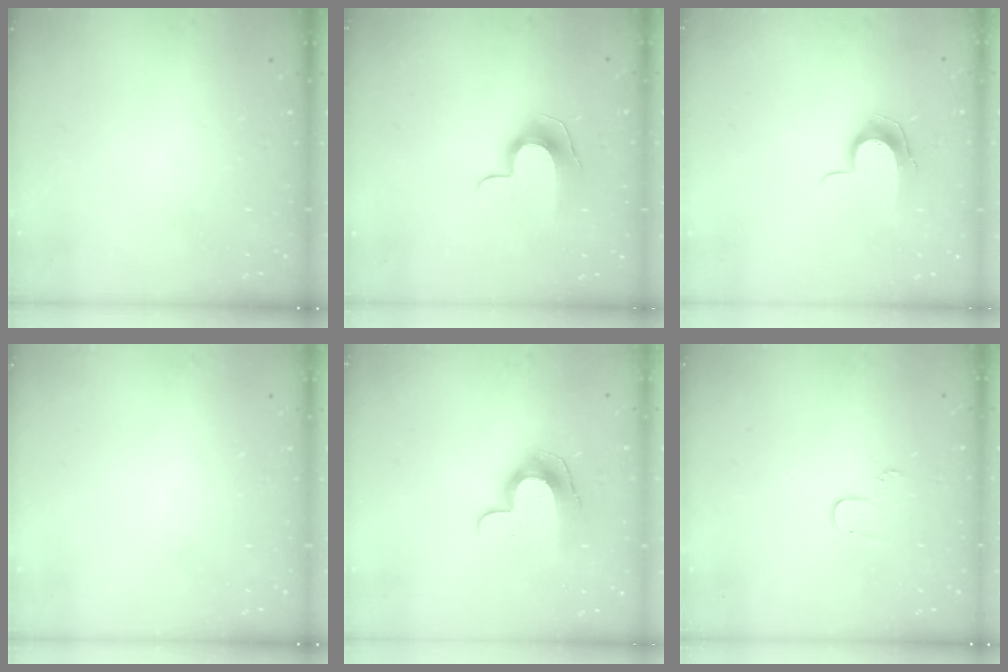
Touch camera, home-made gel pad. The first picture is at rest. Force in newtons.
{"total": 9.0, "press": 9.0, "slide": 0.5}
{"total": 8.9, "press": 8.9, "slide": 0.9}
{"total": 0.0}
{"total": 11.5, "press": 11.4, "slide": 0.9}
{"total": 3.5, "press": 3.5, "slide": 0.4}